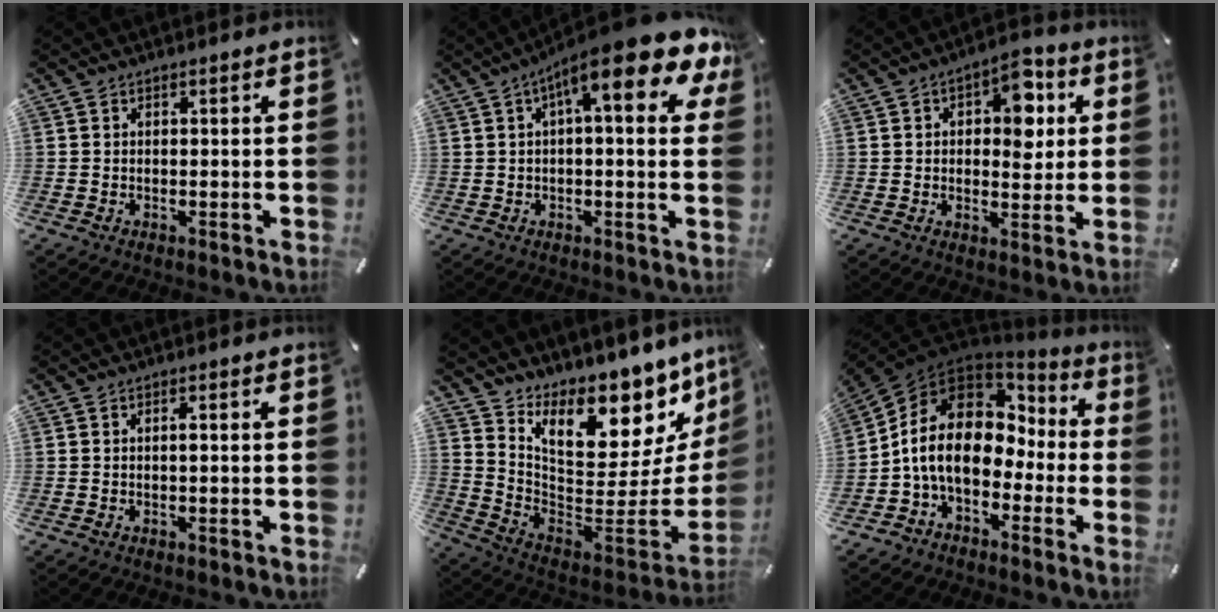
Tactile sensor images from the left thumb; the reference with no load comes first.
{"total": 15.3, "force": [7.0, 3.7, 13.1], "torque": [-0.197, -0.043, 0.107]}
{"total": 10.0, "force": [2.6, 6.0, 7.5], "torque": [-0.092, -0.006, 0.039]}
{"total": 1.1, "force": [0.0, 0.1, 1.1], "torque": [-0.021, -0.002, 0.000]}
{"total": 15.0, "force": [11.3, 7.1, 6.8], "torque": [-0.087, -0.118, 0.188]}
{"total": 13.9, "force": [-1.0, 10.3, 9.2], "torque": [-0.205, 0.006, -0.026]}